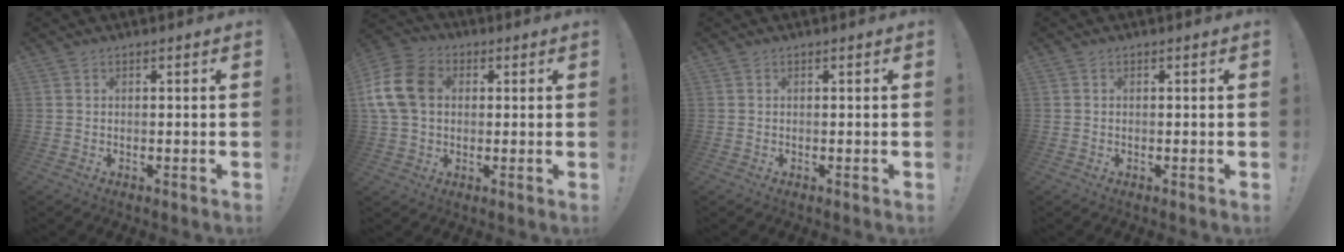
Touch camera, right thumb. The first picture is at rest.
{"total": 14.2, "force": [2.0, 10.7, 9.1], "torque": [-0.184, 0.011, 0.043]}
{"total": 0.0}
{"total": 0.0}